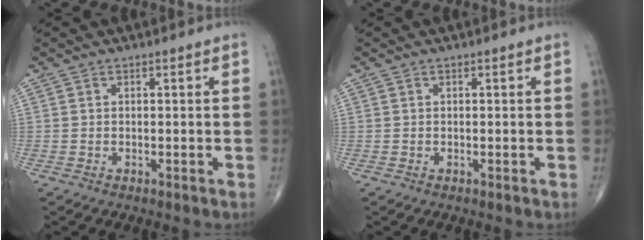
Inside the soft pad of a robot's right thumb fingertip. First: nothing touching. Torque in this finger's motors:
{"motor_torque": [0.18, -0.02, -0.19, -0.01, 0.01]}